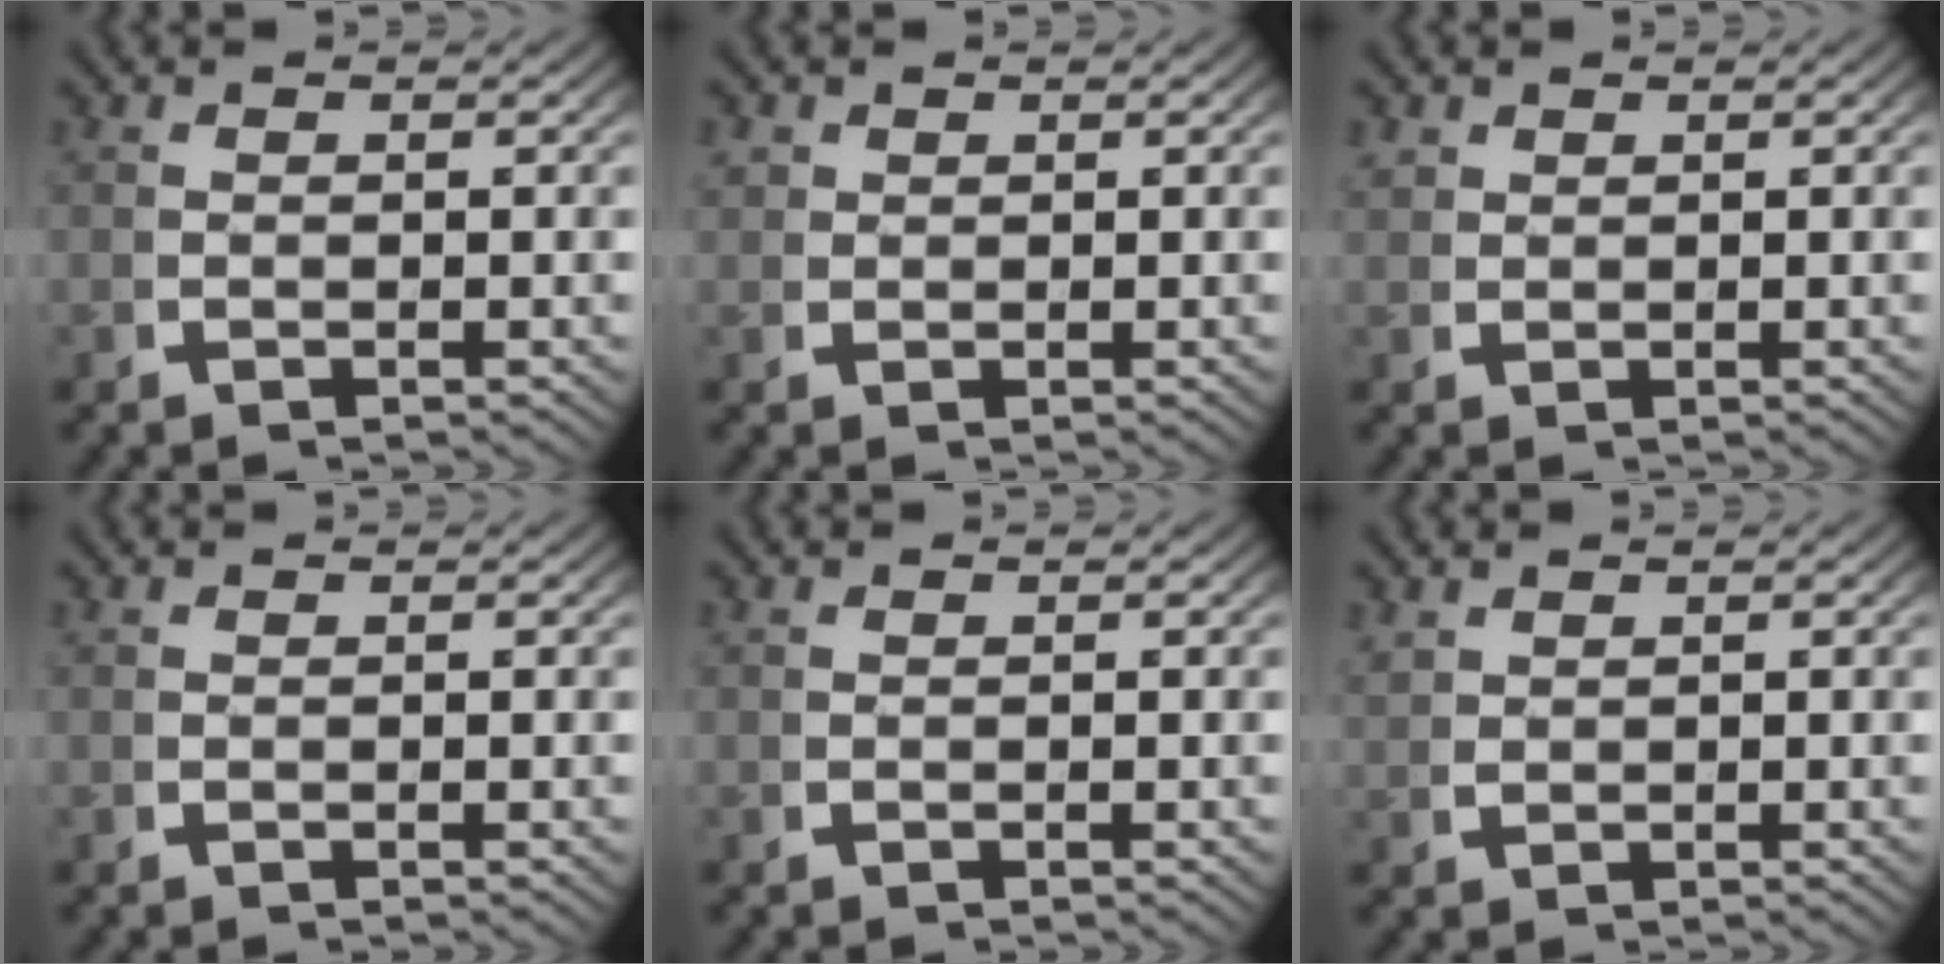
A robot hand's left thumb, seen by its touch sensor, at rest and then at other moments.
{"total": 1.7, "force": [0.7, 1.4, 0.6], "torque": [-0.016, -0.005, 0.018]}
{"total": 1.3, "force": [1.0, 0.8, 0.4], "torque": [-0.007, -0.001, 0.024]}
{"total": 0.0}
{"total": 0.0}
{"total": 1.4, "force": [1.1, 0.7, 0.4], "torque": [-0.009, 0.003, 0.027]}